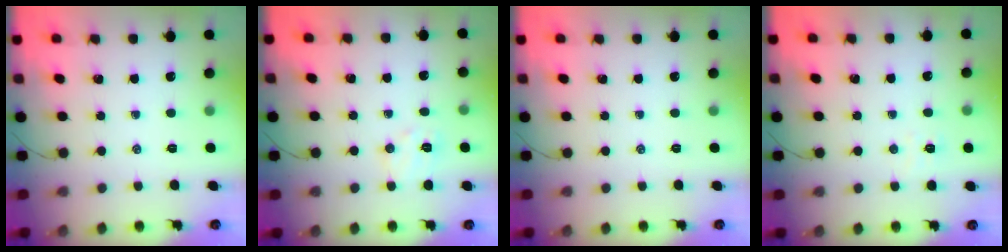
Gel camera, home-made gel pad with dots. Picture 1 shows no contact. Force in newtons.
{"total": 6.0, "press": 5.9, "slide": 1.1}
{"total": 0.0}
{"total": 3.0, "press": 2.9, "slide": 0.9}